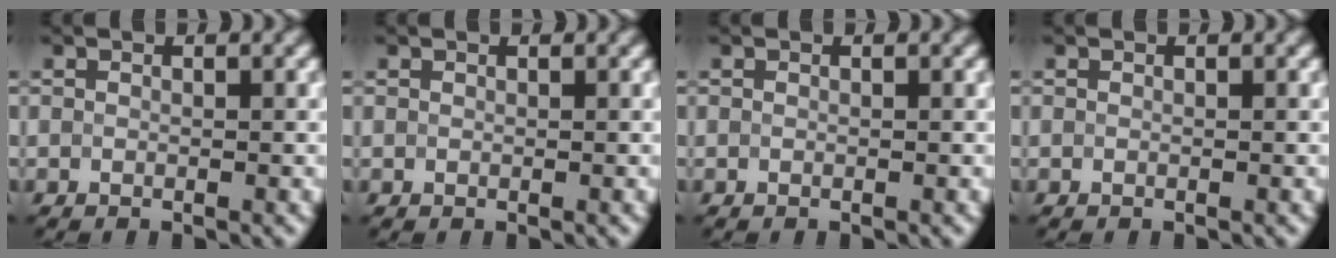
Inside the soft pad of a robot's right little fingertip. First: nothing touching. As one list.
[{"total": 0.5, "force": [0.2, 0.5, 0.0], "torque": [0.008, -0.002, 0.000]}, {"total": 0.0}, {"total": 0.0}]